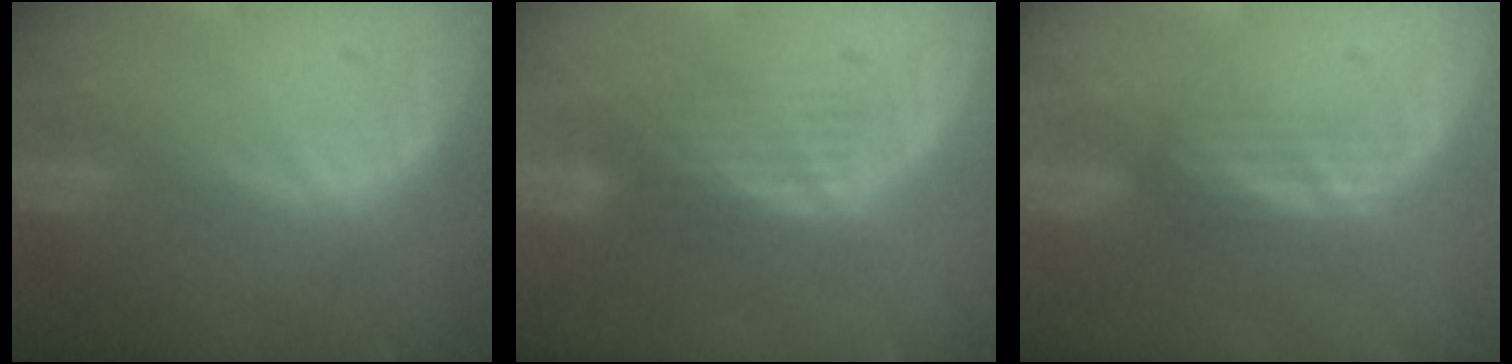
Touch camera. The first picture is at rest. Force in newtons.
{"total": 4.3, "press": 3.6, "slide": 2.4}
{"total": 2.3, "press": 2.2, "slide": 0.5}